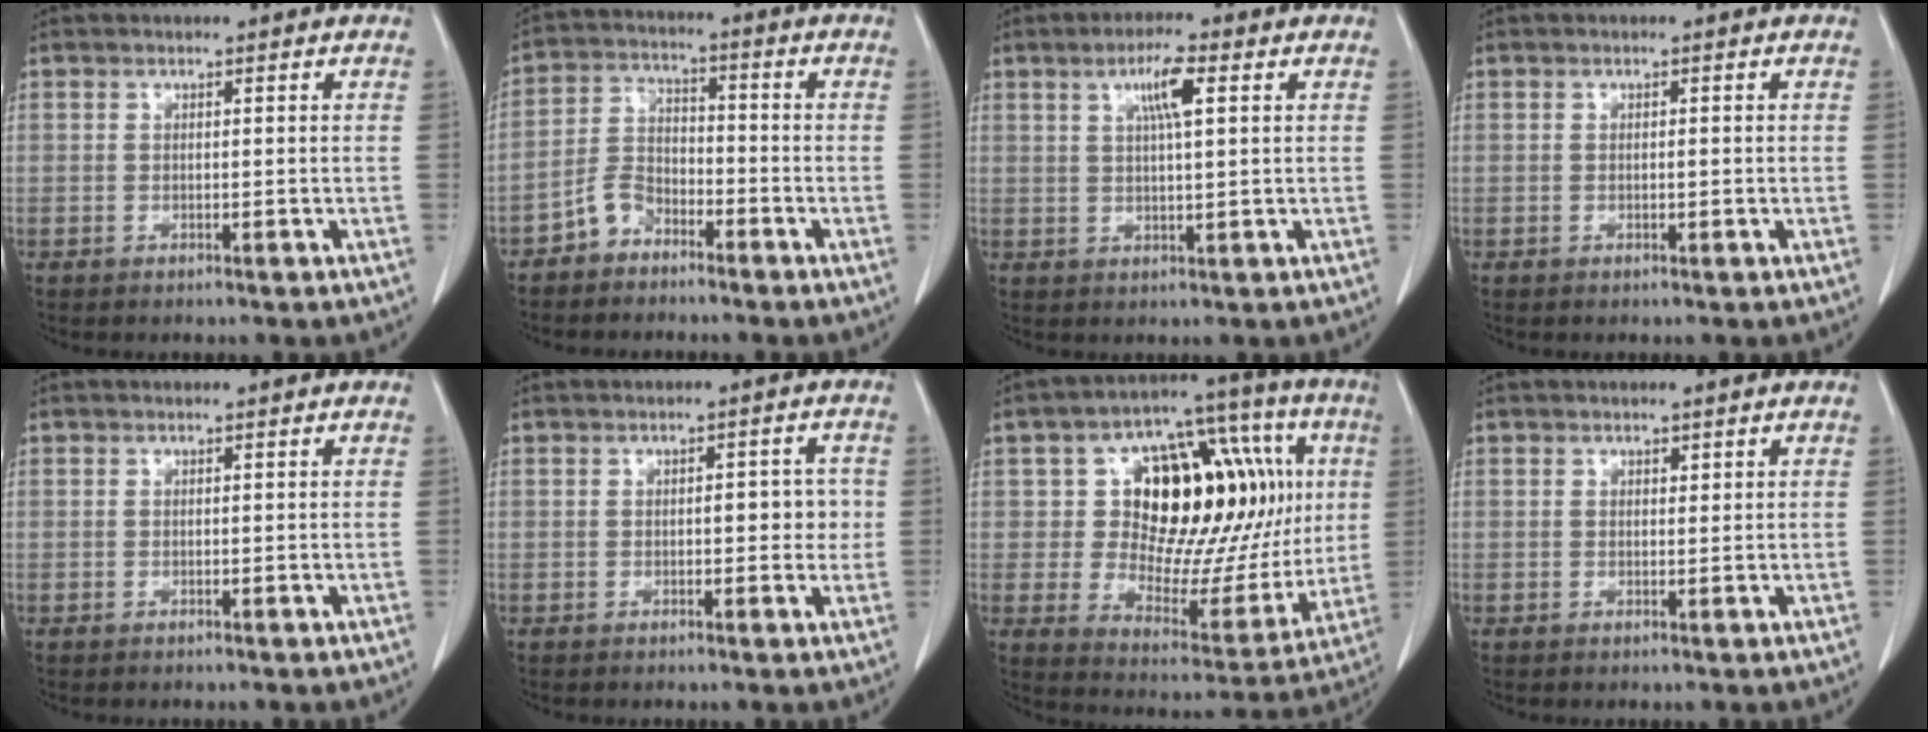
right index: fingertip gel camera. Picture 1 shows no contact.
{"total": 5.3, "force": [-3.7, 3.3, 1.9], "torque": [-0.040, 0.010, -0.072]}
{"total": 5.3, "force": [2.1, 0.6, 4.9], "torque": [-0.088, 0.003, 0.035]}
{"total": 0.7, "force": [0.0, 0.2, 0.7], "torque": [-0.011, 0.000, 0.001]}
{"total": 0.0}
{"total": 3.9, "force": [0.0, 1.9, 3.4], "torque": [-0.036, 0.010, 0.000]}
{"total": 23.3, "force": [4.5, 12.0, 19.4], "torque": [-0.258, 0.043, 0.074]}
{"total": 0.8, "force": [0.5, 0.4, 0.4], "torque": [-0.004, -0.004, 0.007]}